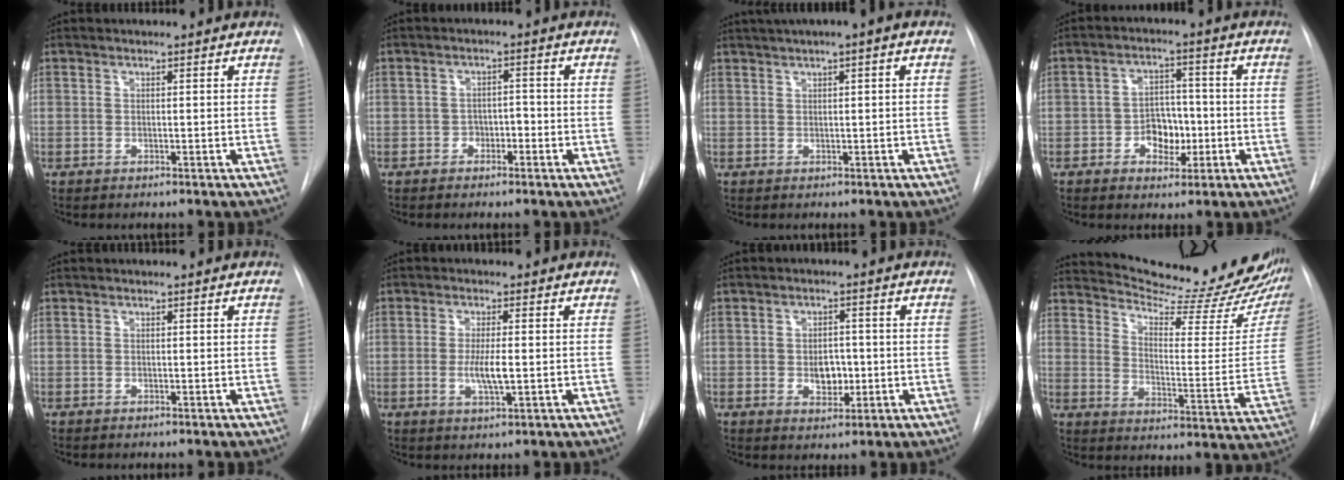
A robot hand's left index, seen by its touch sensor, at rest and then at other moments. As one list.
[{"total": 2.5, "force": [-1.5, 1.6, 1.1], "torque": [-0.007, 0.005, -0.024]}, {"total": 4.4, "force": [2.0, 0.4, 3.9], "torque": [-0.066, 0.018, 0.030]}, {"total": 6.0, "force": [-2.0, 4.0, 3.9], "torque": [-0.059, 0.009, -0.032]}, {"total": 0.0}, {"total": 4.4, "force": [-0.8, 0.7, 4.3], "torque": [-0.086, -0.011, -0.013]}, {"total": 4.4, "force": [-0.9, 2.9, 3.2], "torque": [-0.043, 0.000, -0.007]}, {"total": 23.0, "force": [21.2, 2.9, 8.5], "torque": [-0.123, -0.100, 0.265]}]